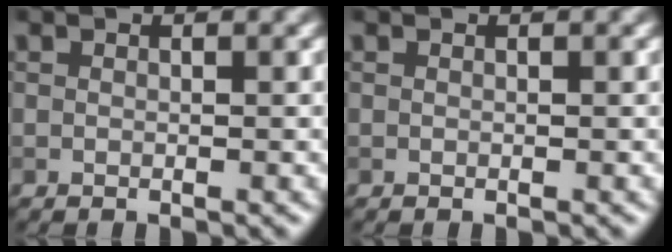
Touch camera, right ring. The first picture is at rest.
{"total": 0.0}